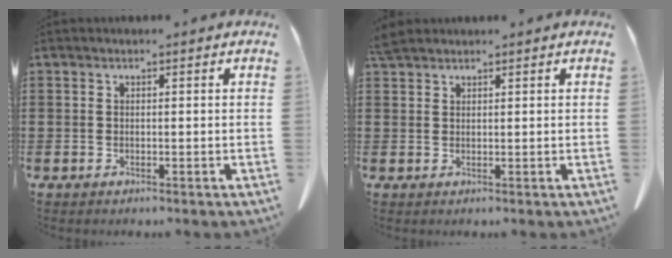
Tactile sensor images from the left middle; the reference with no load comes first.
{"total": 2.2, "force": [2.0, 0.5, 0.9], "torque": [-0.023, 0.001, 0.040]}